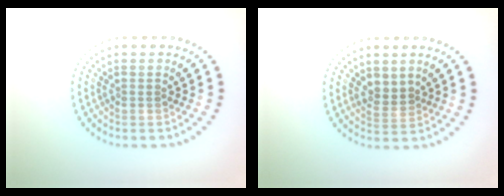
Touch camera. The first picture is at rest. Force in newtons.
{"total": 1.9, "press": 1.6, "slide": 1.0}